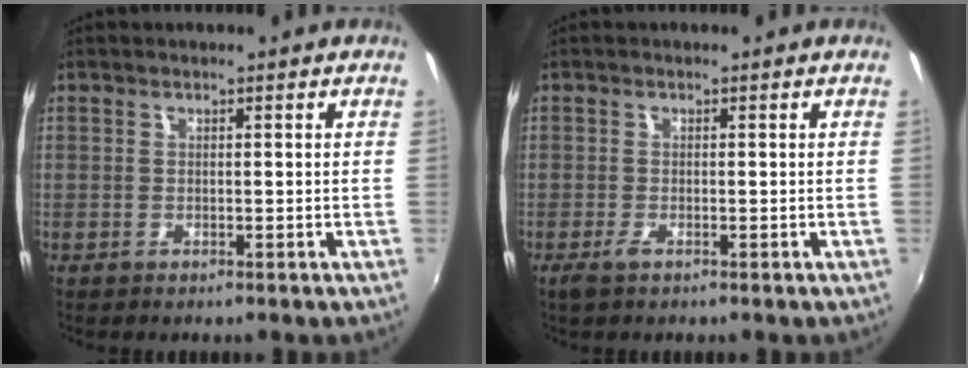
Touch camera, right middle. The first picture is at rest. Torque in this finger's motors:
{"motor_torque": [0.47, -0.37, 0.01, 0.03]}